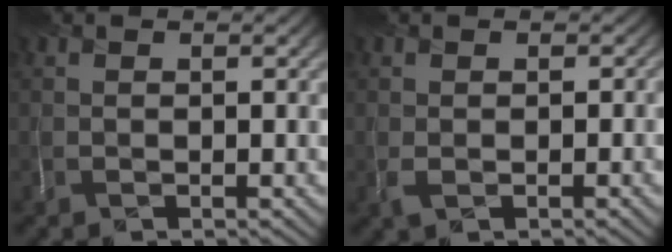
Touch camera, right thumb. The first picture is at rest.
{"total": 1.3, "force": [-0.3, 1.0, 0.7], "torque": [-0.018, -0.005, -0.001]}